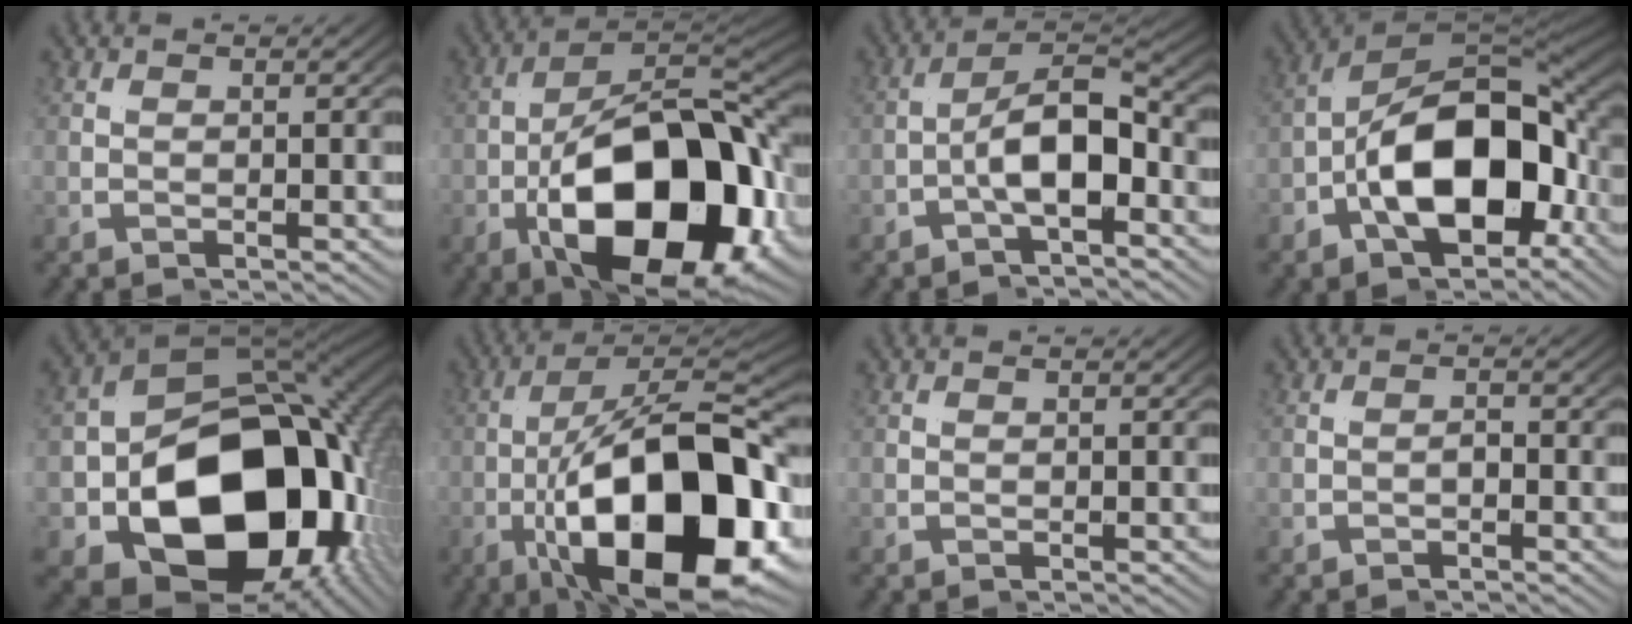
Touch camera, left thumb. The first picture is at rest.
{"total": 20.2, "force": [-5.8, 10.6, 16.1], "torque": [-0.286, -0.039, -0.067]}
{"total": 6.6, "force": [-3.2, 3.1, 4.9], "torque": [-0.109, -0.001, -0.053]}
{"total": 17.4, "force": [-3.4, 9.9, 13.9], "torque": [-0.258, -0.031, -0.039]}
{"total": 27.3, "force": [-4.6, 17.1, 20.7], "torque": [-0.360, -0.070, -0.036]}
{"total": 20.7, "force": [-5.5, 9.3, 17.6], "torque": [-0.298, -0.041, -0.064]}
{"total": 0.0}
{"total": 1.3, "force": [-1.1, 0.6, 0.0], "torque": [-0.012, -0.008, -0.017]}